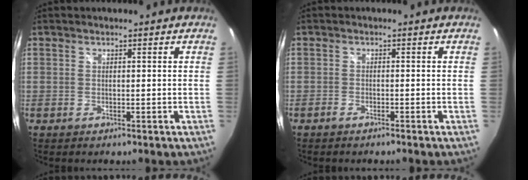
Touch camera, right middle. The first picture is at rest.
{"total": 1.1, "force": [-1.0, 0.2, 0.4], "torque": [-0.016, -0.001, -0.023]}